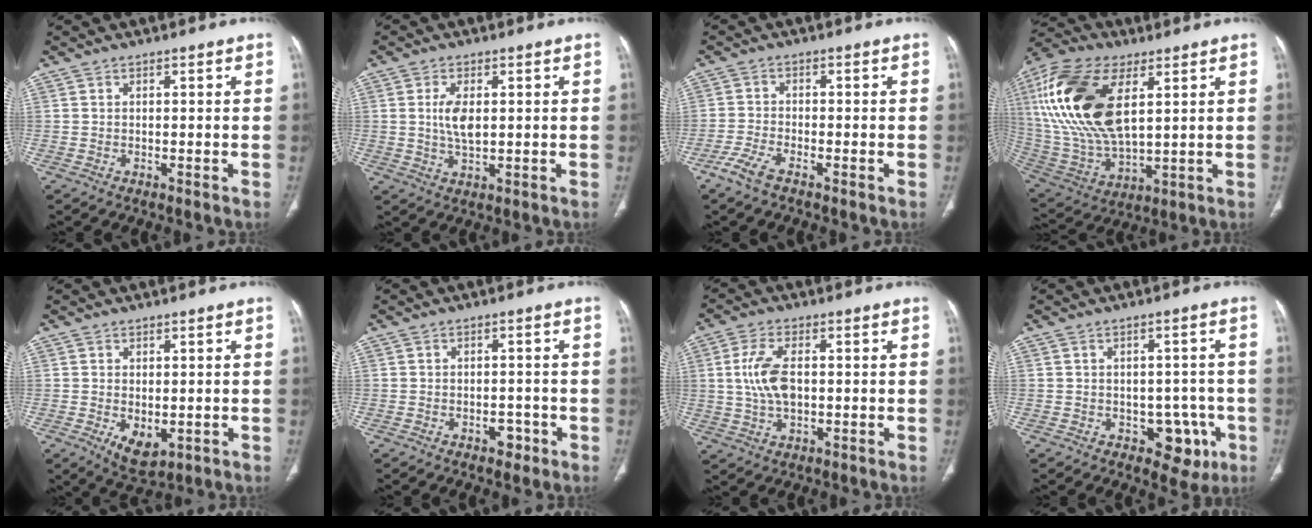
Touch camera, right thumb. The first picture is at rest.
{"total": 5.2, "force": [0.7, 2.5, 4.5], "torque": [-0.091, -0.005, 0.018]}
{"total": 4.1, "force": [-3.0, 1.0, 2.6], "torque": [-0.071, 0.009, -0.064]}
{"total": 24.0, "force": [6.9, 12.2, 19.5], "torque": [-0.408, -0.016, 0.131]}
{"total": 5.7, "force": [-1.4, 3.4, 4.4], "torque": [-0.067, -0.011, -0.008]}
{"total": 2.9, "force": [-1.6, 1.9, 1.6], "torque": [-0.008, 0.009, -0.018]}
{"total": 8.1, "force": [0.6, 4.3, 6.9], "torque": [-0.146, 0.005, 0.012]}
{"total": 7.1, "force": [-2.9, 5.0, 4.1], "torque": [-0.014, 0.018, -0.033]}